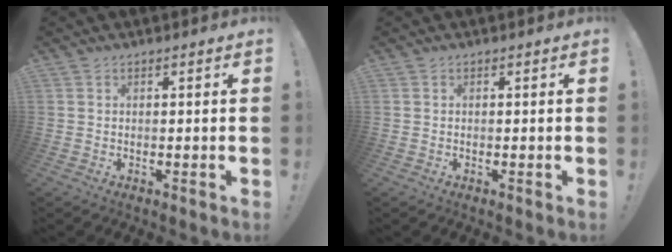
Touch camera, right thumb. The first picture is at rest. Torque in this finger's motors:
{"motor_torque": [-0.02, -0.09, 0.39, -0.05, -0.08]}